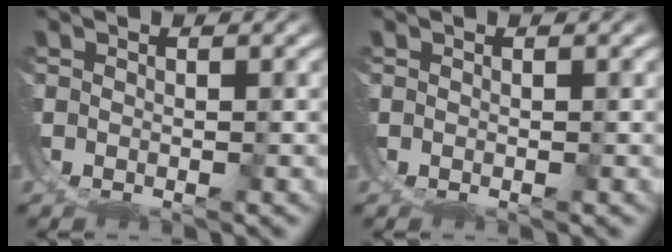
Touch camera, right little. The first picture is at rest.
{"total": 0.0}